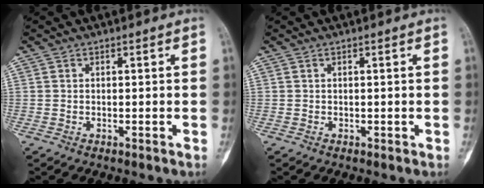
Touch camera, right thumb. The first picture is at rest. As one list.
[{"total": 0.0}]